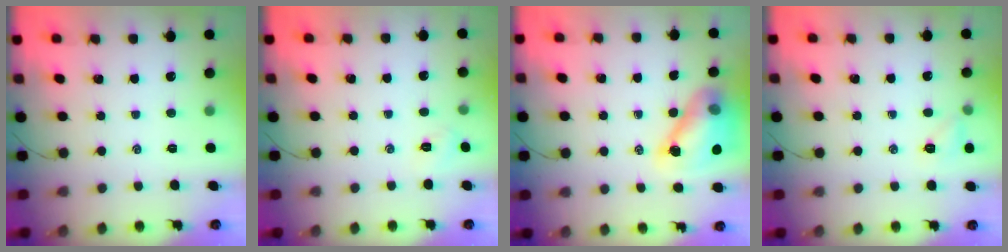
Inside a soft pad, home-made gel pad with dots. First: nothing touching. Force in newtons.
{"total": 2.6, "press": 2.4, "slide": 0.8}
{"total": 13.8, "press": 13.2, "slide": 4.1}
{"total": 6.2, "press": 6.0, "slide": 1.3}